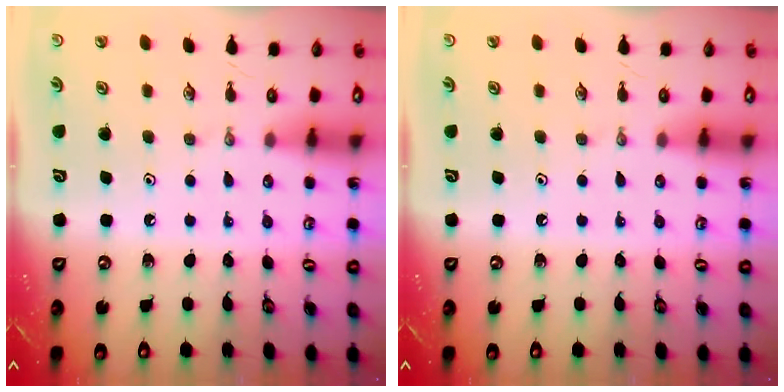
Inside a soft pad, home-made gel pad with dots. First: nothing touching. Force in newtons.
{"total": 0.0}